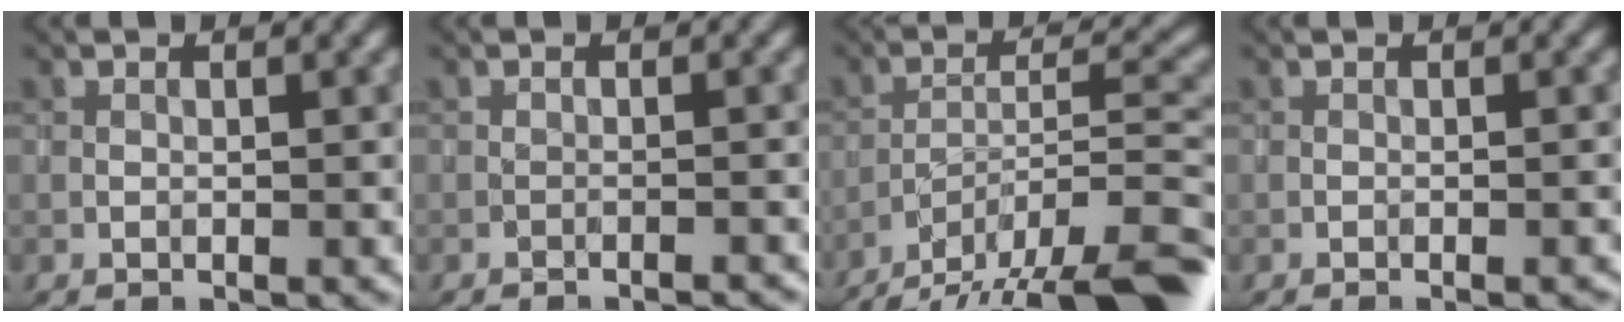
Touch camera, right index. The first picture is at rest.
{"total": 2.0, "force": [-2.0, 0.1, 0.3], "torque": [0.004, 0.015, -0.023]}
{"total": 15.7, "force": [-13.2, 3.8, 7.5], "torque": [-0.121, -0.010, -0.191]}
{"total": 1.1, "force": [-0.8, 0.1, 0.8], "torque": [-0.012, 0.004, -0.010]}